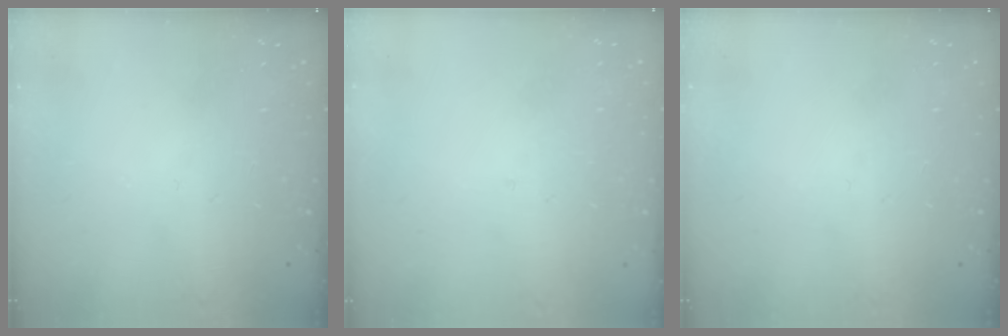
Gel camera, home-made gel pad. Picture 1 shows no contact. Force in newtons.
{"total": 1.7, "press": 1.6, "slide": 0.1}
{"total": 0.0}